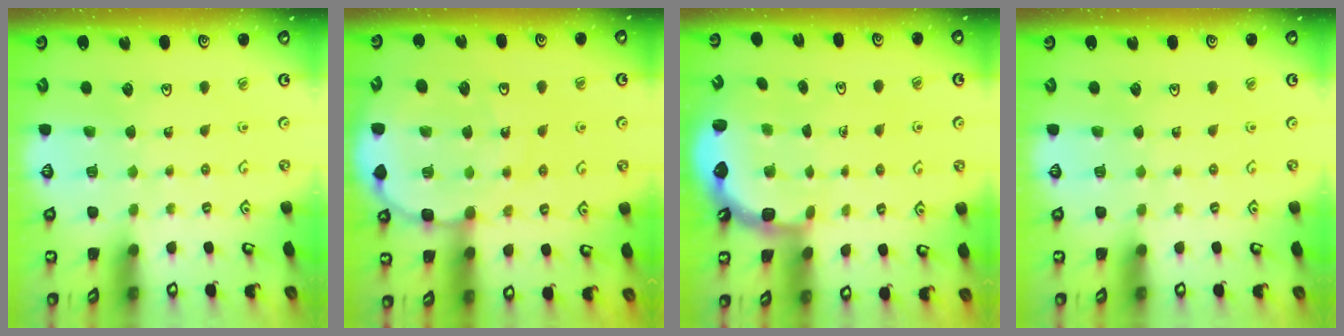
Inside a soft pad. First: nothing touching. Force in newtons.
{"total": 10.8, "press": 10.5, "slide": 2.6}
{"total": 2.5, "press": 2.1, "slide": 1.3}
{"total": 0.0}